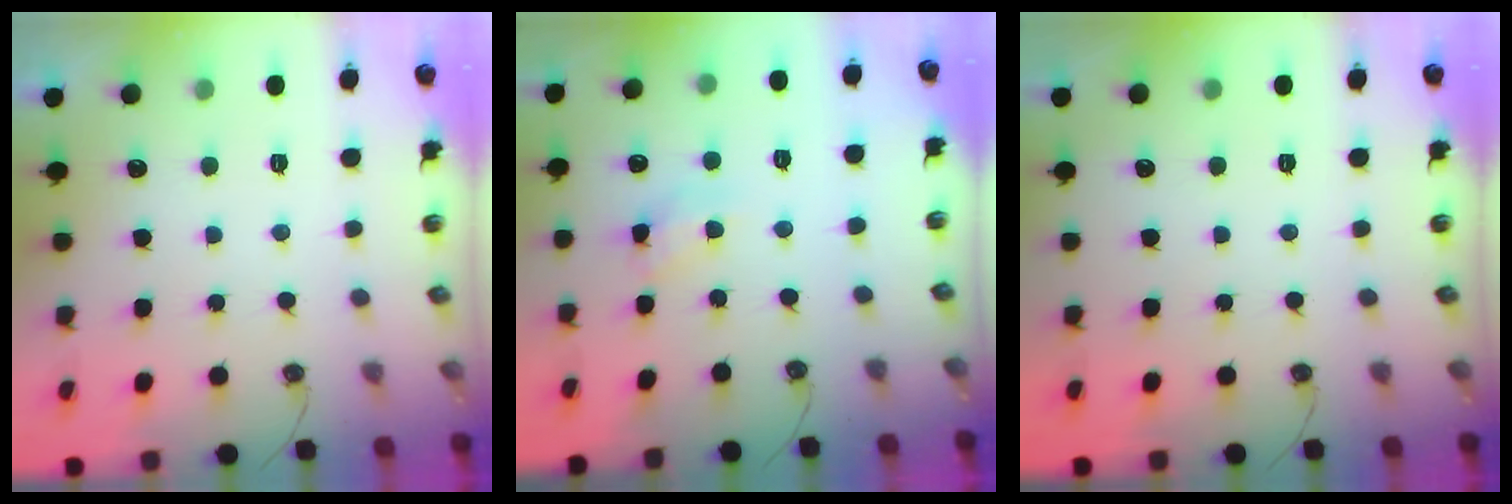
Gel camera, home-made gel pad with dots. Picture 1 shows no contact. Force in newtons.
{"total": 7.8, "press": 7.8, "slide": 0.6}
{"total": 1.2, "press": 1.1, "slide": 0.3}